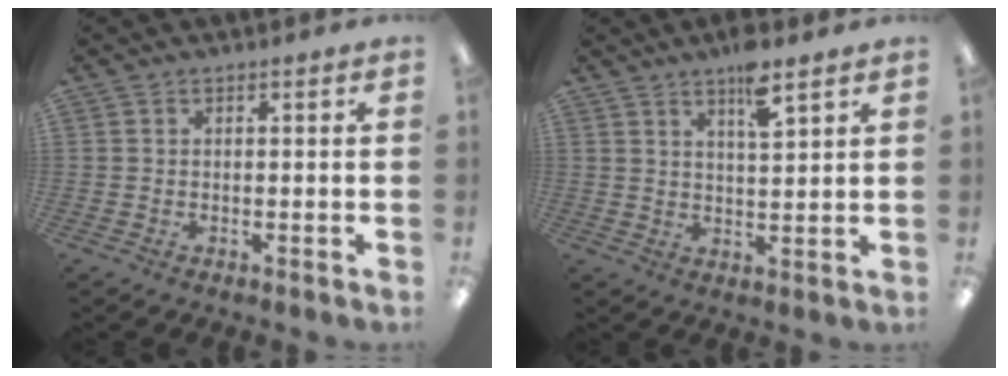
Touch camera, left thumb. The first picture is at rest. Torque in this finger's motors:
{"motor_torque": [1.13, 0.16, 1.62, -0.48, 0.02]}